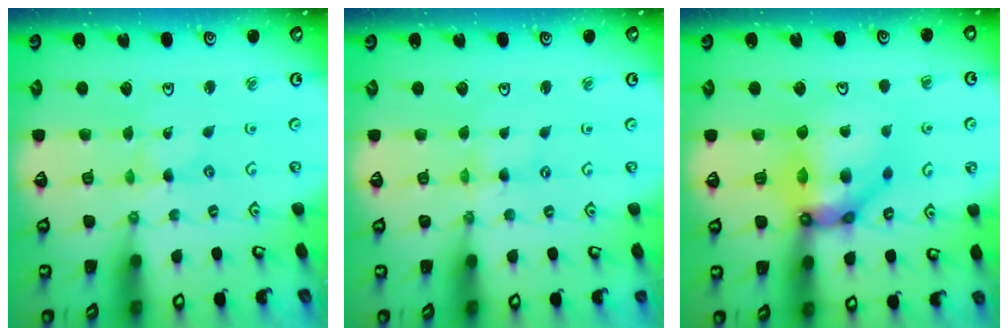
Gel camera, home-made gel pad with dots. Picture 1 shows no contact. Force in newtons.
{"total": 0.0}
{"total": 13.5, "press": 13.4, "slide": 1.8}